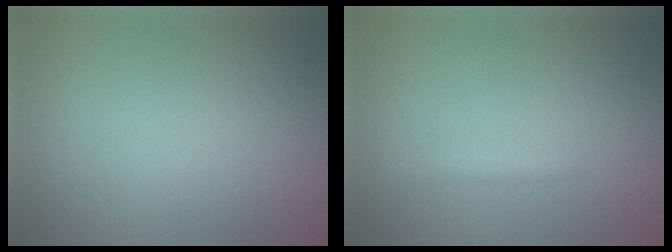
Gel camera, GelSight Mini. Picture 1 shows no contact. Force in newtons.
{"total": 0.9, "press": 0.9, "slide": 0.1}